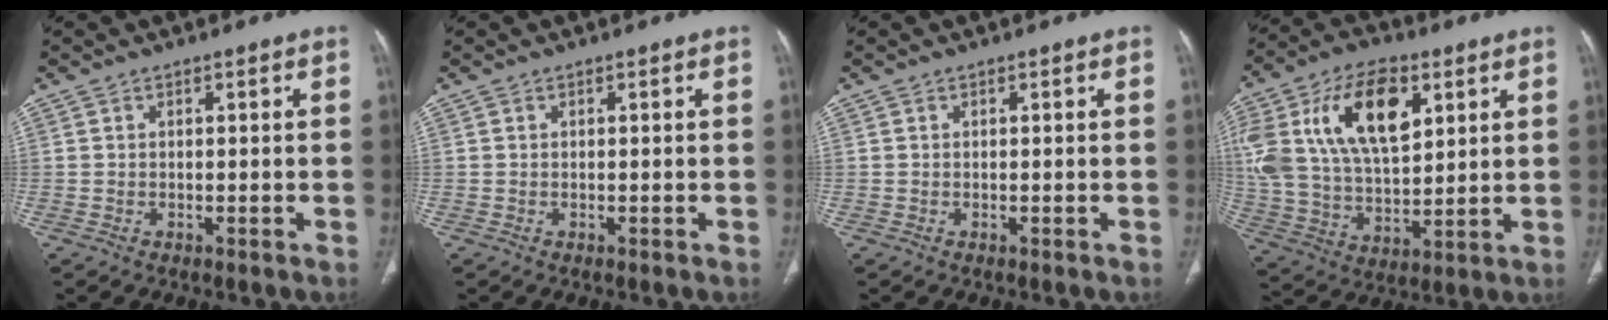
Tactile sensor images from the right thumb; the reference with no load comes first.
{"total": 0.0}
{"total": 0.0}
{"total": 24.7, "force": [9.1, 13.8, 18.4], "torque": [-0.355, -0.004, 0.169]}